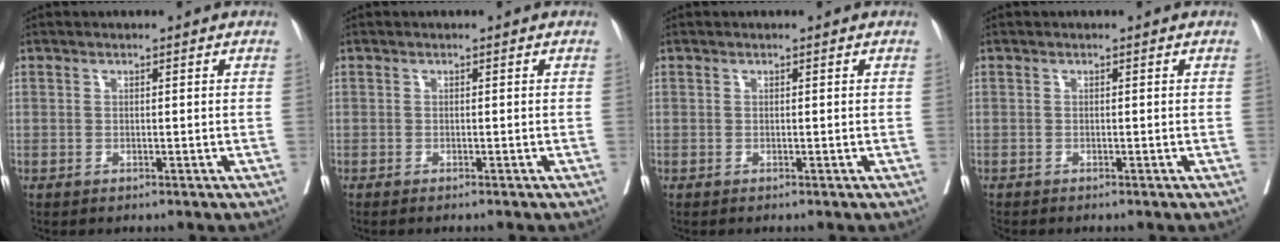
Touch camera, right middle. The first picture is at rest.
{"total": 2.2, "force": [-1.9, -0.3, 1.1], "torque": [-0.011, 0.004, -0.023]}
{"total": 0.0}
{"total": 0.6, "force": [-0.6, 0.2, 0.1], "torque": [-0.005, -0.002, -0.015]}